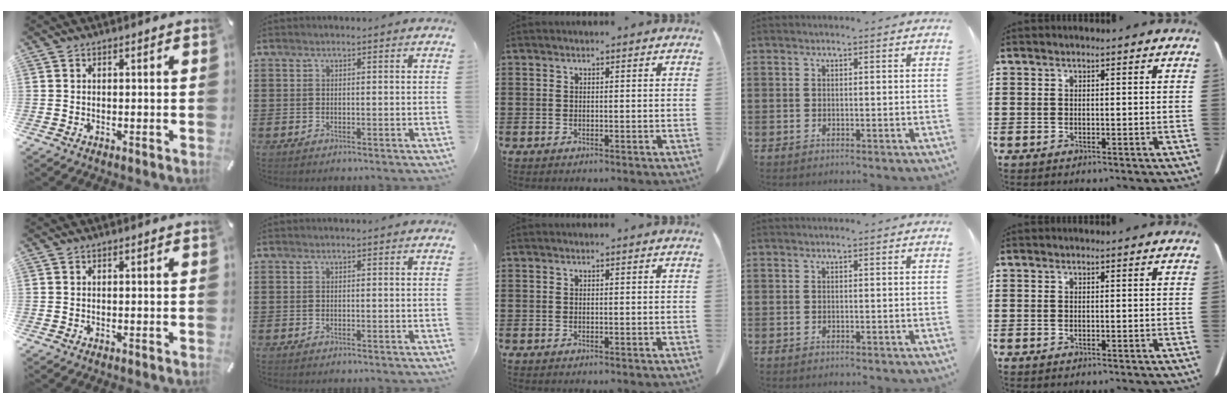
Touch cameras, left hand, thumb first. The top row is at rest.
{}